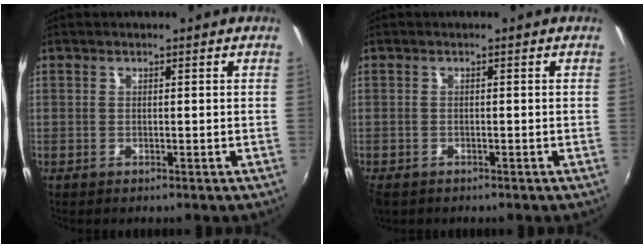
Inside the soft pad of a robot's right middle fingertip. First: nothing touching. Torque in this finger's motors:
{"motor_torque": [0.27, -0.26, 0.08, 0.01]}